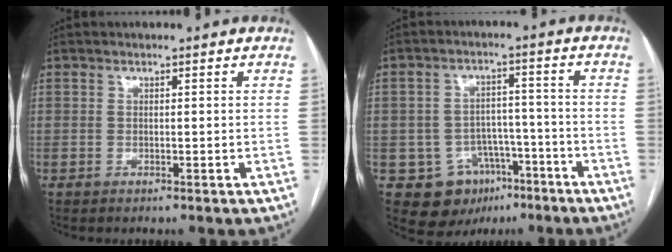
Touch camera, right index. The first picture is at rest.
{"total": 9.4, "force": [-4.7, 7.7, 2.8], "torque": [-0.040, 0.022, -0.058]}